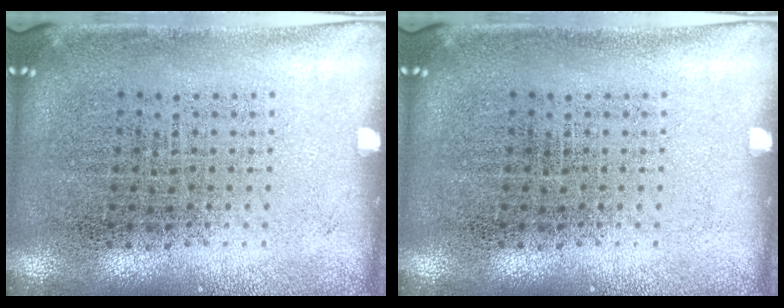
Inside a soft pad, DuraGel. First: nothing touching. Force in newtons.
{"total": 0.0}